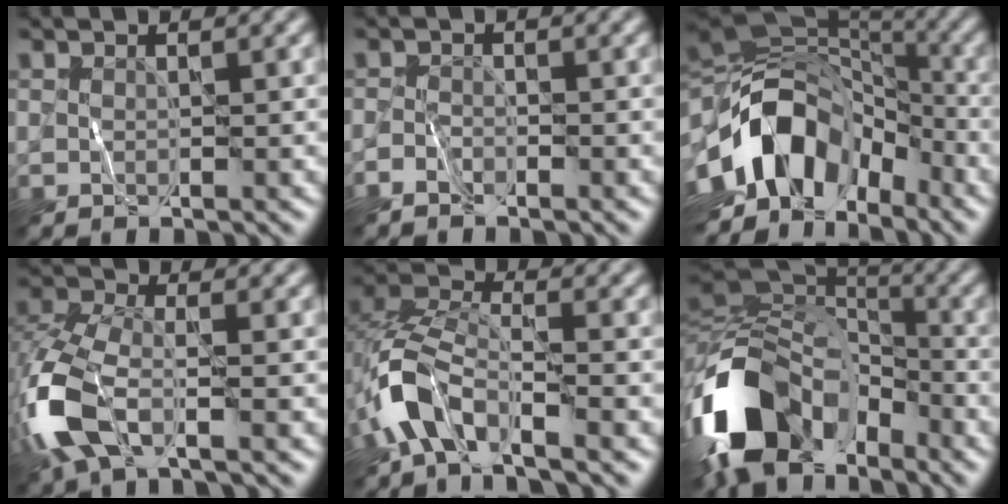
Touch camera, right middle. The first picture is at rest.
{"total": 1.2, "force": [-1.1, 0.4, 0.2], "torque": [-0.005, 0.004, -0.028]}
{"total": 12.7, "force": [-5.0, 8.2, 8.3], "torque": [-0.152, 0.015, -0.105]}
{"total": 7.9, "force": [-3.0, 3.9, 6.2], "torque": [-0.161, -0.005, -0.072]}
{"total": 6.0, "force": [-3.4, 2.7, 4.2], "torque": [-0.085, 0.003, -0.078]}
{"total": 13.8, "force": [-6.9, 8.8, 8.0], "torque": [-0.179, 0.004, -0.139]}